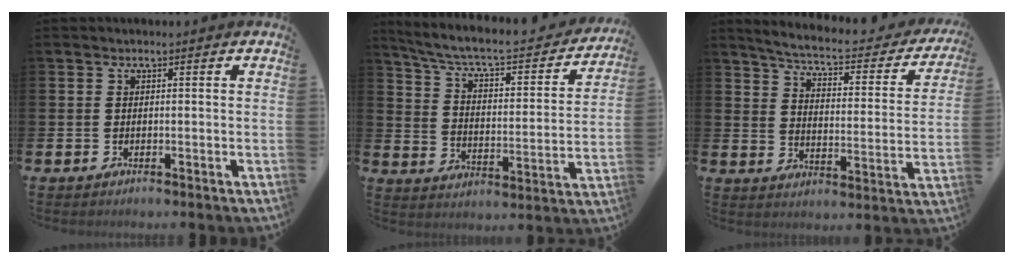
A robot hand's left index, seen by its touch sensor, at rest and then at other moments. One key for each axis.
{"total": 7.3, "fx": 6.3, "fy": 1.8, "fz": 3.2, "tx": -0.092, "ty": -0.044, "tz": 0.101}
{"total": 5.4, "fx": 4.9, "fy": 0.8, "fz": 2.2, "tx": -0.067, "ty": -0.037, "tz": 0.075}